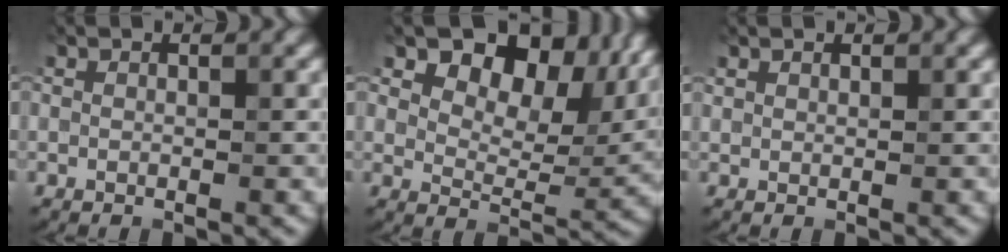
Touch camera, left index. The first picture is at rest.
{"total": 11.4, "force": [6.0, 6.6, 7.2], "torque": [-0.106, 0.003, 0.096]}
{"total": 0.7, "force": [0.6, 0.2, 0.1], "torque": [-0.005, -0.001, 0.015]}